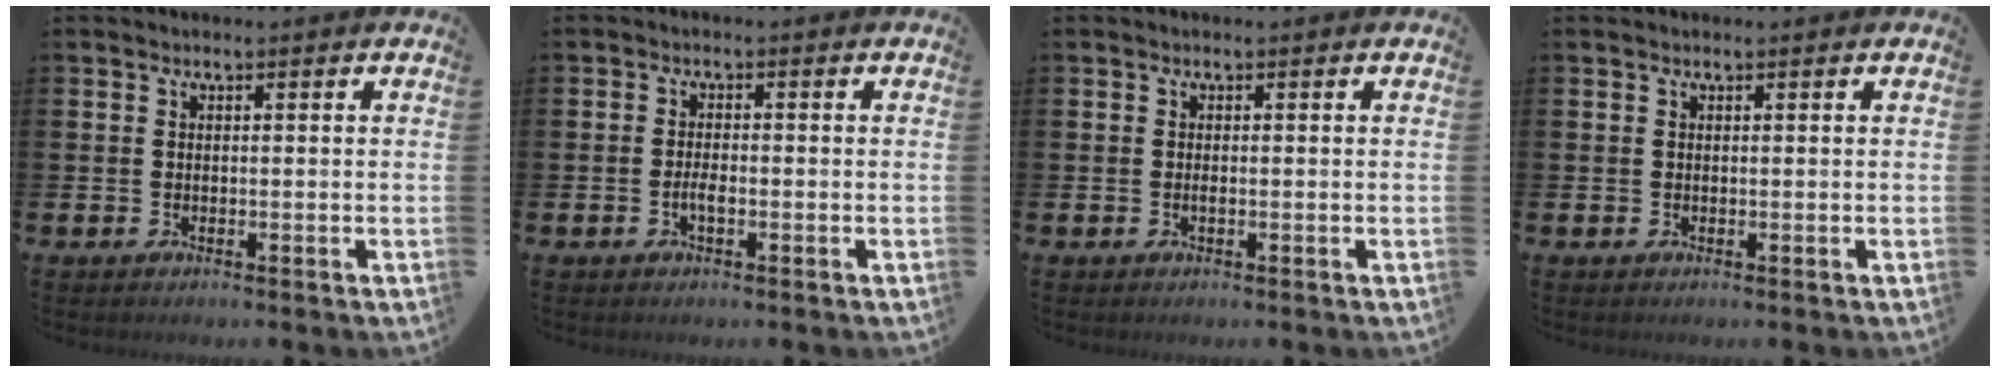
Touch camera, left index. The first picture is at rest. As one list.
[{"total": 1.6, "force": [-0.6, 0.6, 1.4], "torque": [-0.021, 0.000, -0.014]}, {"total": 0.0}, {"total": 0.0}]